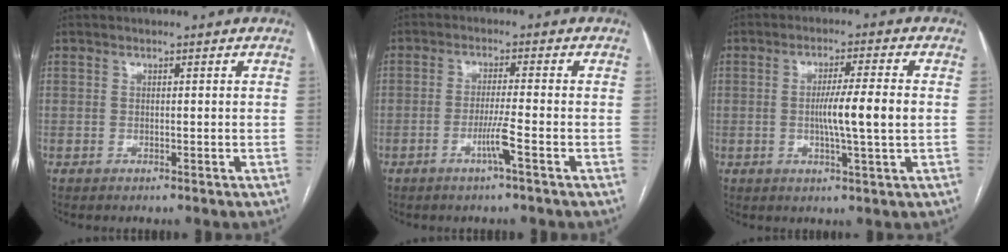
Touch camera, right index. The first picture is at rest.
{"total": 4.1, "force": [-1.9, -0.8, 3.5], "torque": [-0.068, -0.008, -0.037]}
{"total": 7.0, "force": [-0.3, -0.5, 6.9], "torque": [-0.118, -0.003, -0.005]}